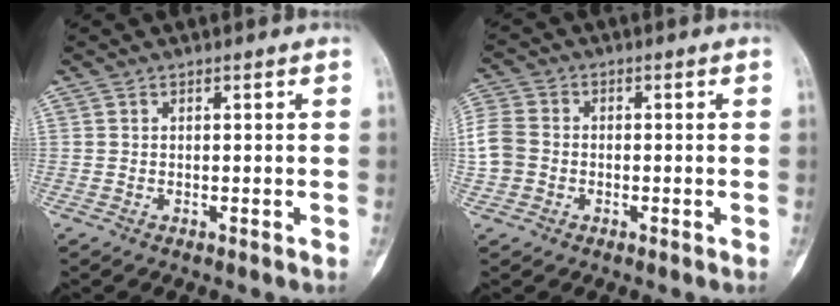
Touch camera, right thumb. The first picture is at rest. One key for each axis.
{"total": 7.1, "fx": -1.0, "fy": 6.1, "fz": 3.6, "tx": -0.085, "ty": 0.017, "tz": -0.026}